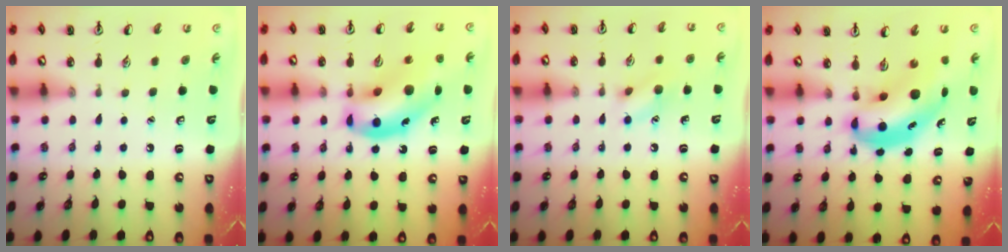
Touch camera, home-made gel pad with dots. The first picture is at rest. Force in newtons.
{"total": 17.3, "press": 16.7, "slide": 4.8}
{"total": 8.8, "press": 8.7, "slide": 0.9}
{"total": 6.6, "press": 6.4, "slide": 1.6}